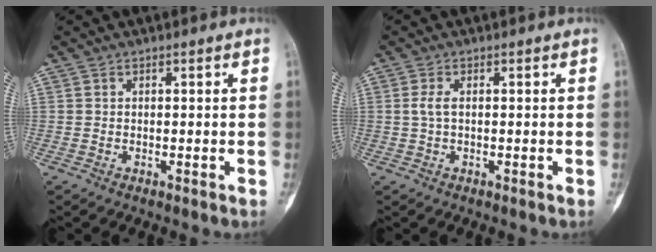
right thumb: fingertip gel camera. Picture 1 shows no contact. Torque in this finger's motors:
{"motor_torque": [-0.01, -0.16, 0.49, 0.06, 0.12]}